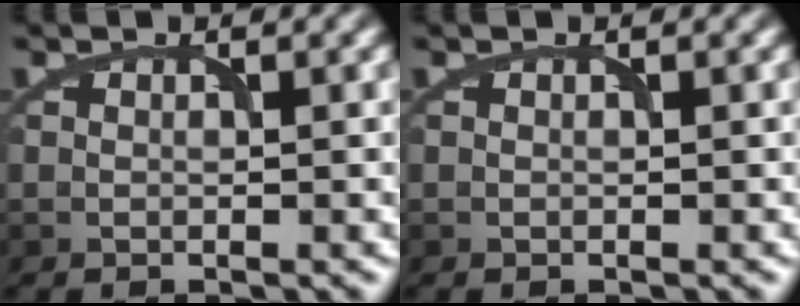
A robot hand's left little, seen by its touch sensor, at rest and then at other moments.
{"total": 0.0}